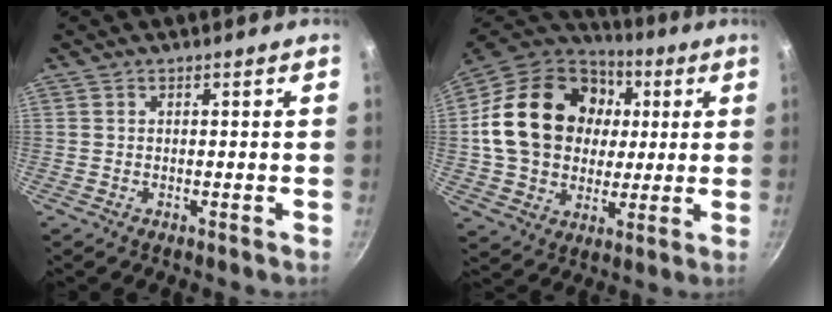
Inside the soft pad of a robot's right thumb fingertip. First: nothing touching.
{"total": 24.1, "force": [3.4, 19.0, 14.5], "torque": [-0.238, 0.024, 0.060]}